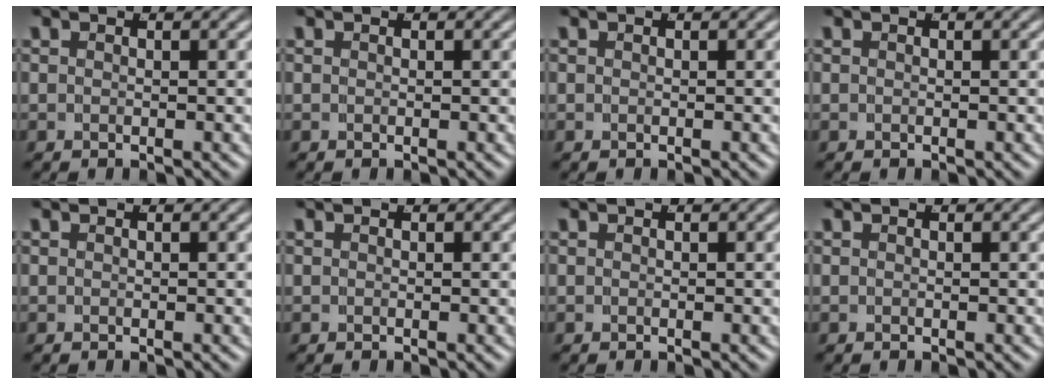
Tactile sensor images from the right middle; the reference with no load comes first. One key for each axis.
{"total": 0.0}
{"total": 0.0}
{"total": 0.0}
{"total": 0.0}
{"total": 0.0}
{"total": 0.0}
{"total": 0.0}